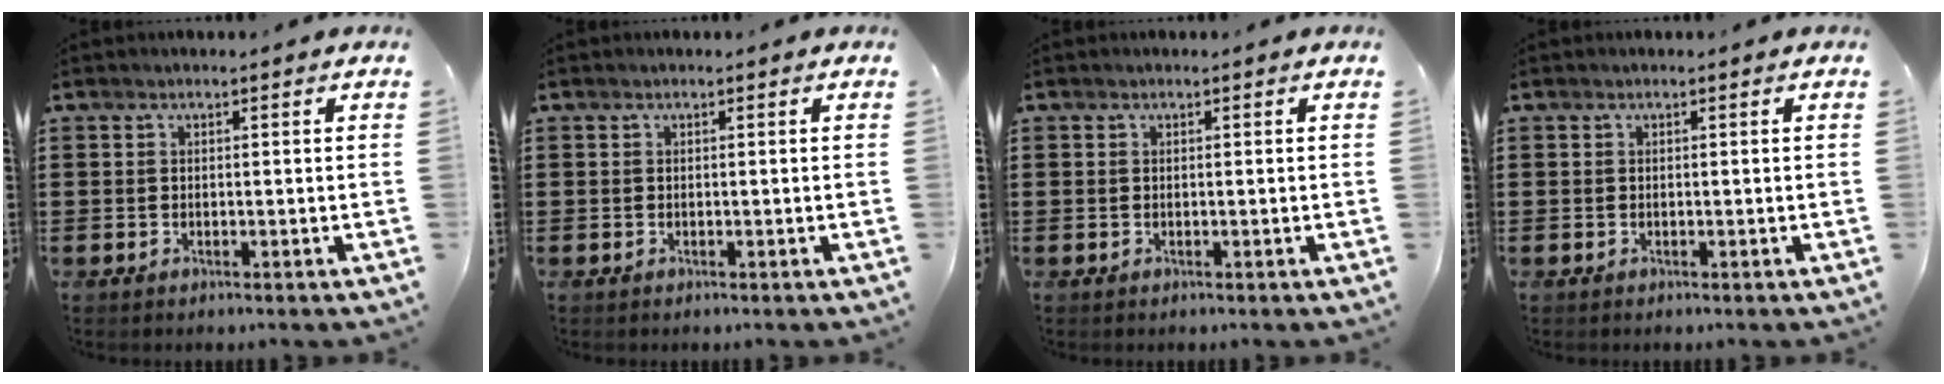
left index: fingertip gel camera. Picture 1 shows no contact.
{"total": 0.0}
{"total": 0.0}
{"total": 0.0}